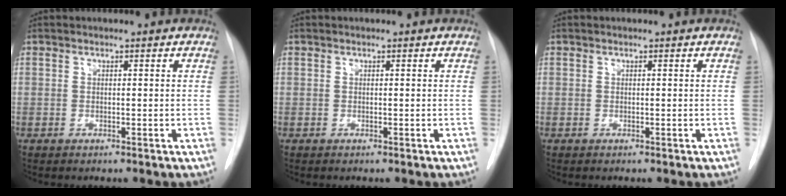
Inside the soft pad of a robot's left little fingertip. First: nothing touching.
{"total": 0.0}
{"total": 0.0}